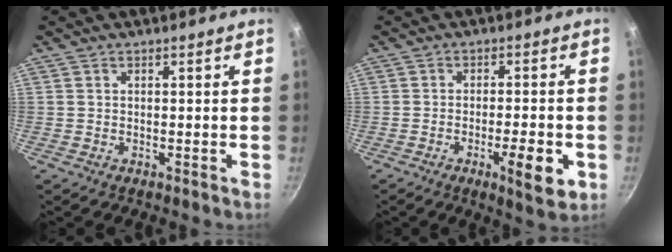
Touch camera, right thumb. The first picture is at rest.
{"total": 7.9, "force": [-2.7, 2.1, 7.2], "torque": [-0.095, 0.008, -0.035]}